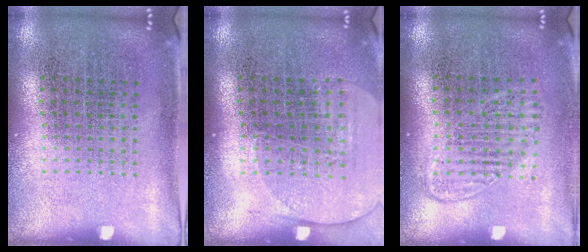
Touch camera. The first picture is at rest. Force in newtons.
{"total": 1.5, "press": 1.4, "slide": 0.6}
{"total": 1.4, "press": 1.2, "slide": 0.7}